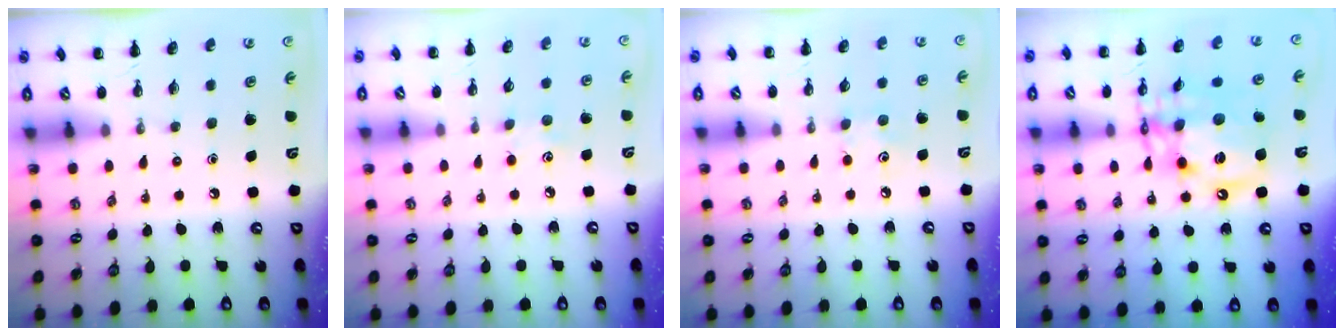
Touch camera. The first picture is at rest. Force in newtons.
{"total": 4.3, "press": 4.2, "slide": 1.1}
{"total": 5.9, "press": 5.7, "slide": 1.4}
{"total": 15.4, "press": 15.1, "slide": 3.1}